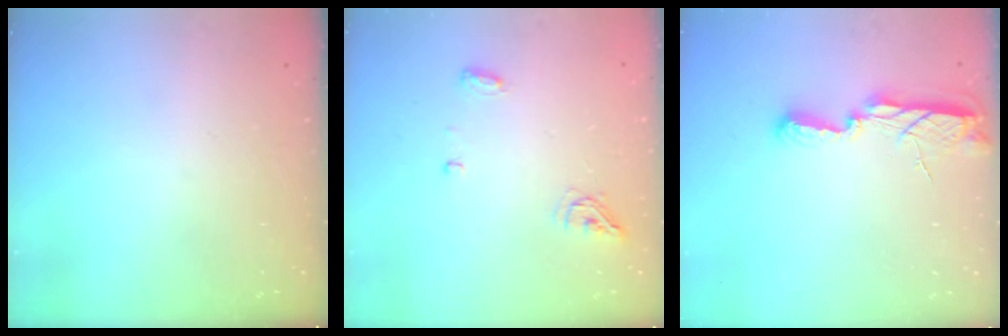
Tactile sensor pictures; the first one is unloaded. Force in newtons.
{"total": 5.8, "press": 5.7, "slide": 0.9}
{"total": 9.3, "press": 8.3, "slide": 4.1}